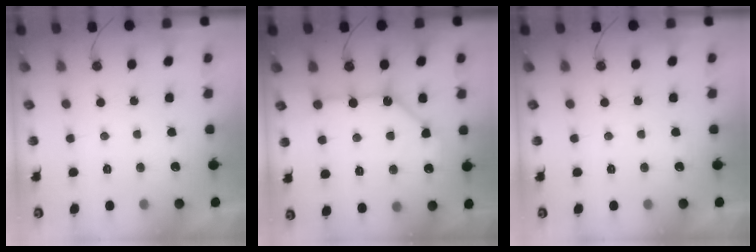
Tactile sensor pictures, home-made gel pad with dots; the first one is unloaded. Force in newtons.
{"total": 13.5, "press": 13.5, "slide": 1.4}
{"total": 0.0}